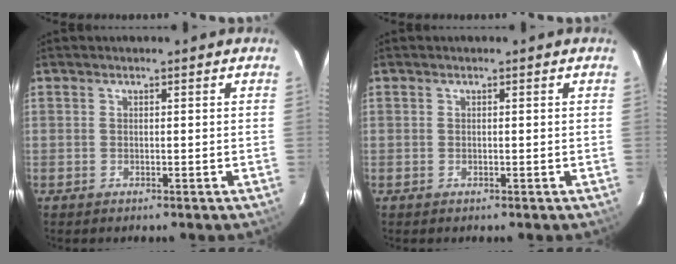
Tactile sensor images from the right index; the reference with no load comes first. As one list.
[{"total": 0.0}]